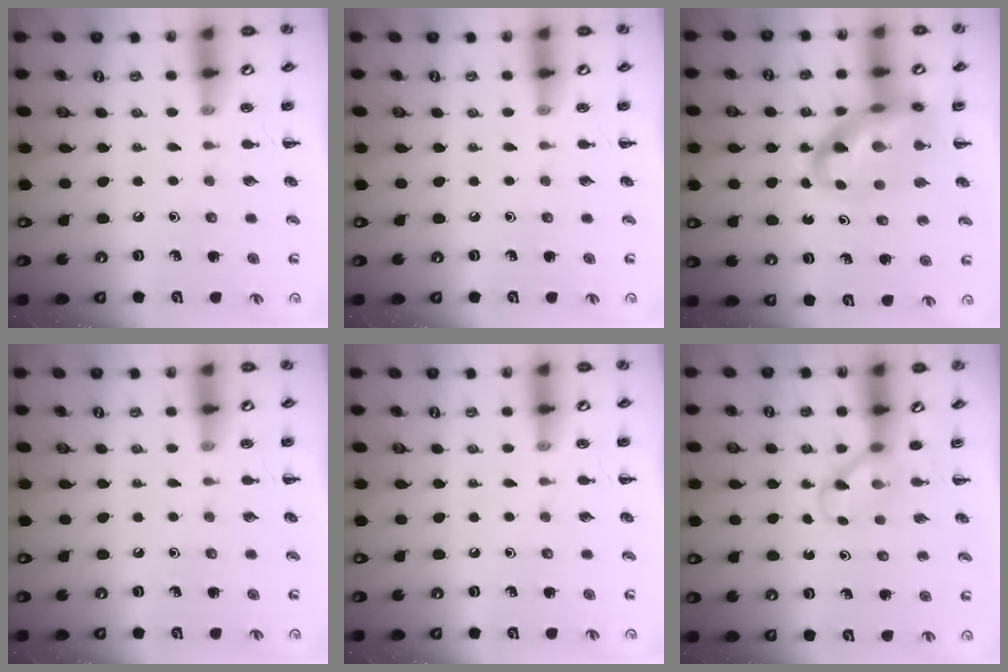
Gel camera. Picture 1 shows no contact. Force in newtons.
{"total": 0.0}
{"total": 14.8, "press": 14.3, "slide": 3.6}
{"total": 0.0}
{"total": 0.0}
{"total": 3.5, "press": 3.3, "slide": 1.0}